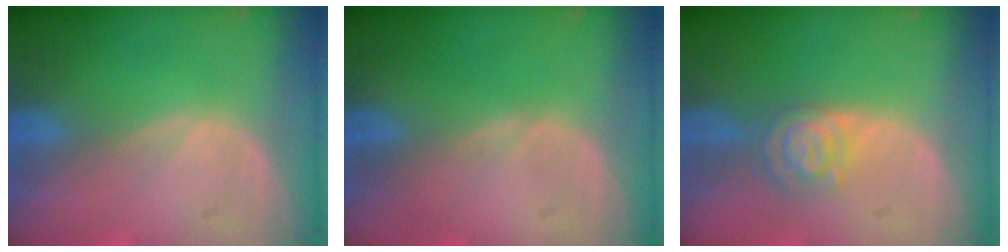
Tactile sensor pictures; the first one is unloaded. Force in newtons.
{"total": 0.0}
{"total": 4.7, "press": 4.1, "slide": 2.3}